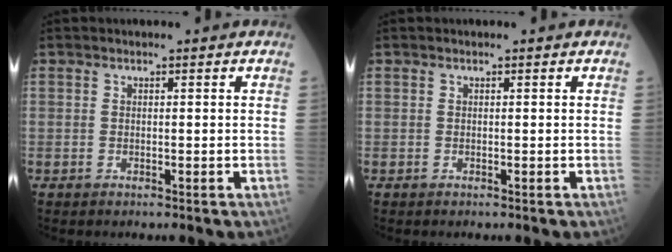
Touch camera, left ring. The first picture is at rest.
{"total": 0.0}